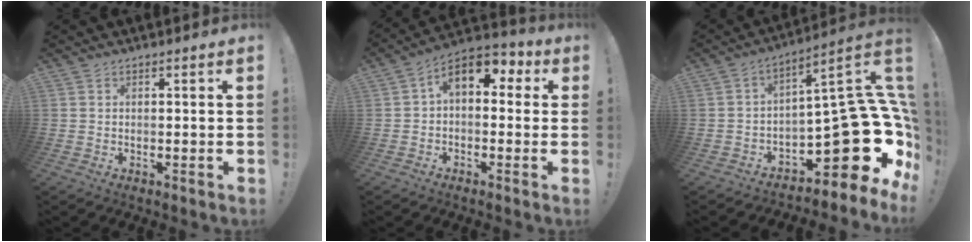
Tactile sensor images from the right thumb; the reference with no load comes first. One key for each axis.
{"total": 9.4, "fx": 2.9, "fy": 5.6, "fz": 7.0, "tx": -0.102, "ty": -0.003, "tz": 0.056}
{"total": 20.0, "fx": -5.5, "fy": 8.4, "fz": 17.3, "tx": -0.235, "ty": 0.009, "tz": -0.082}